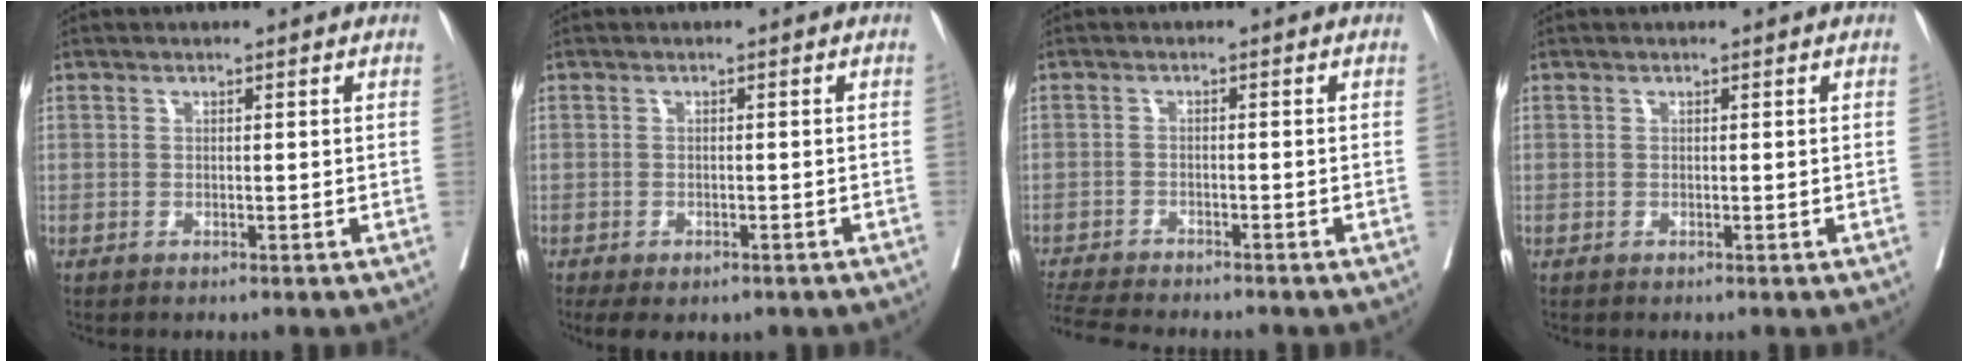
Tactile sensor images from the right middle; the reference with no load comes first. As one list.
[{"total": 5.4, "force": [-3.8, 2.6, 2.8], "torque": [-0.035, -0.007, -0.046]}, {"total": 9.2, "force": [-8.4, 0.9, 3.6], "torque": [-0.057, -0.014, -0.132]}, {"total": 0.0}]